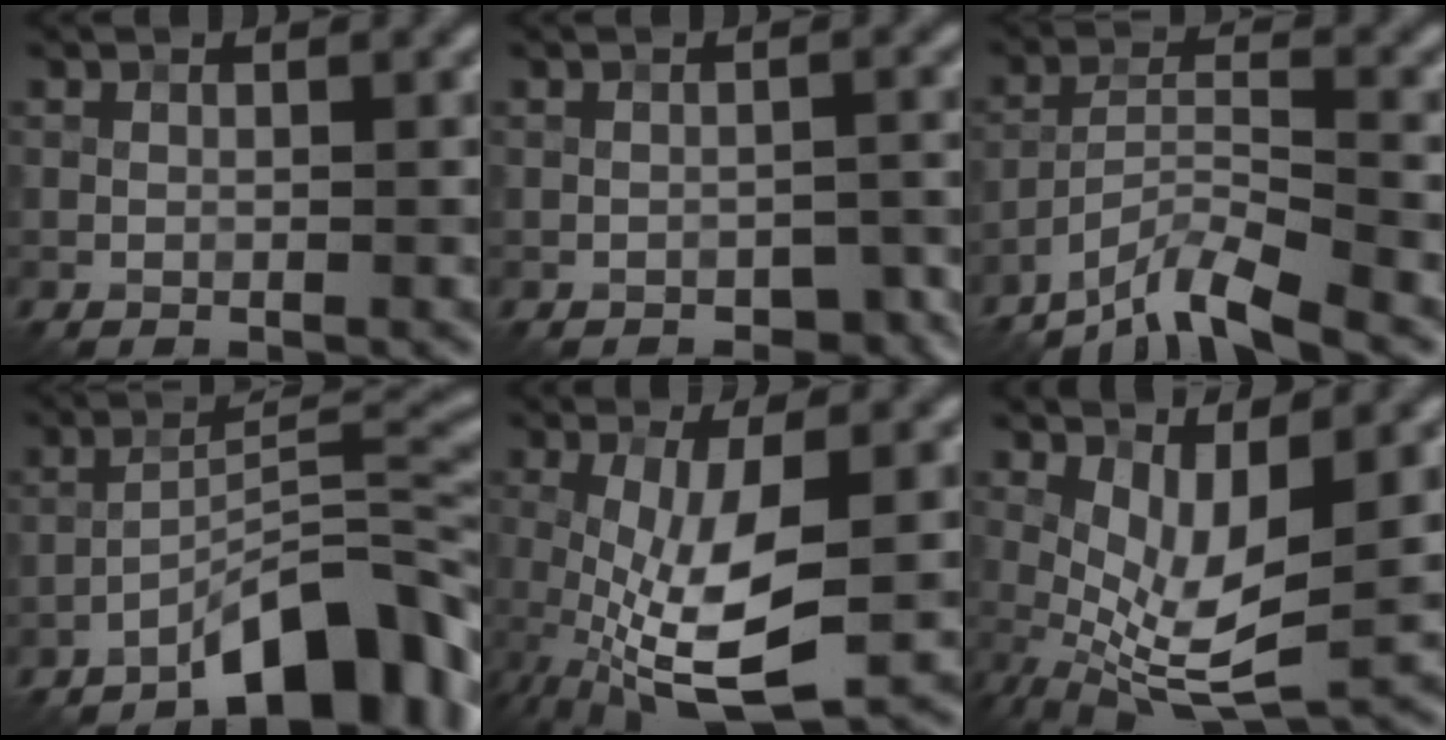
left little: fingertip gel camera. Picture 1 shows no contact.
{"total": 2.4, "force": [-1.6, 1.3, 1.2], "torque": [-0.013, 0.002, -0.018]}
{"total": 5.6, "force": [-4.8, 0.7, 2.9], "torque": [-0.048, 0.003, -0.094]}
{"total": 8.7, "force": [-5.8, 2.1, 6.3], "torque": [-0.092, 0.020, -0.095]}
{"total": 8.7, "force": [-1.9, 2.8, 8.0], "torque": [-0.175, -0.010, -0.036]}
{"total": 6.3, "force": [0.8, 2.4, 5.8], "torque": [-0.122, -0.014, 0.017]}